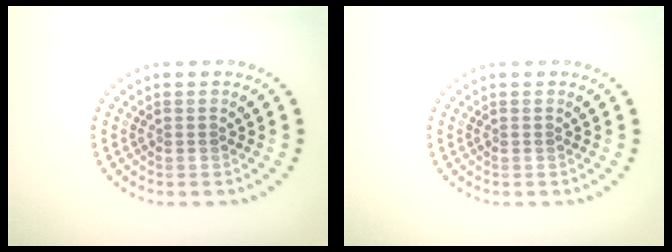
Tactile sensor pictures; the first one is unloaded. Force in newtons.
{"total": 0.0}